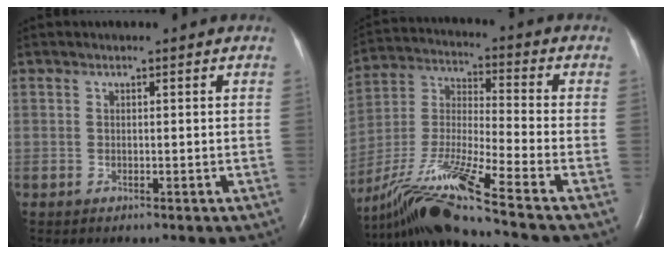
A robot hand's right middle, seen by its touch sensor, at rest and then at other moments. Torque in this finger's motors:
{"motor_torque": [1.04, -1.10, 0.48, 0.17]}